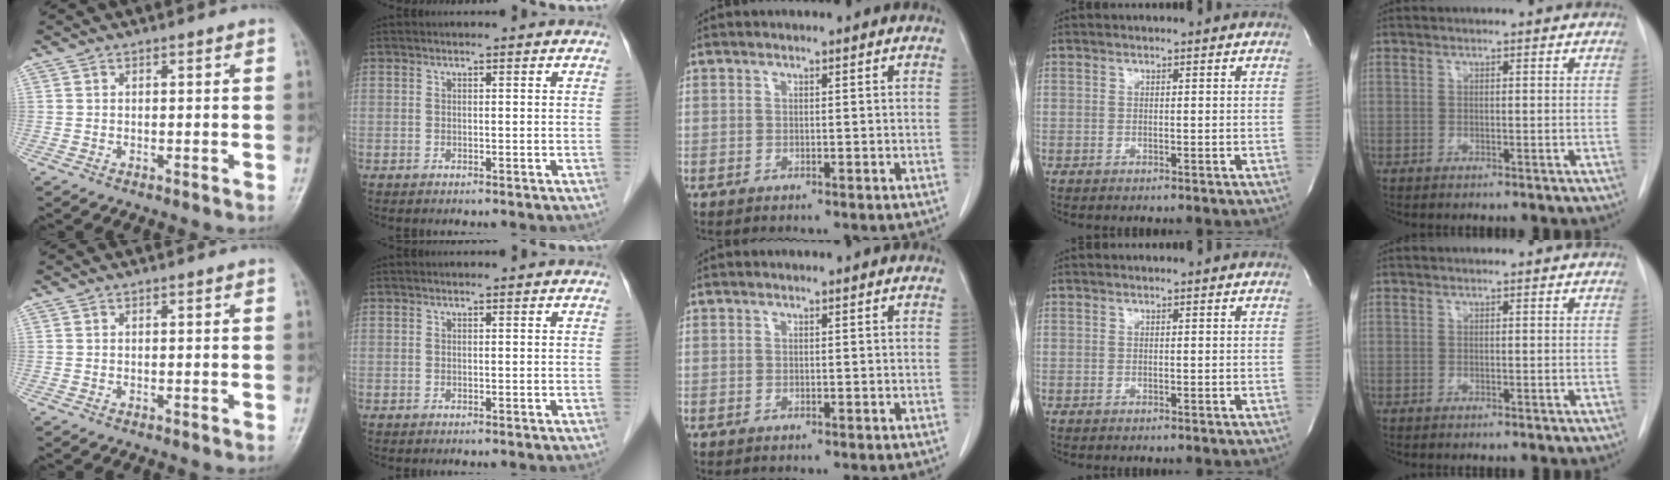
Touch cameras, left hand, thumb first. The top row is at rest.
{}